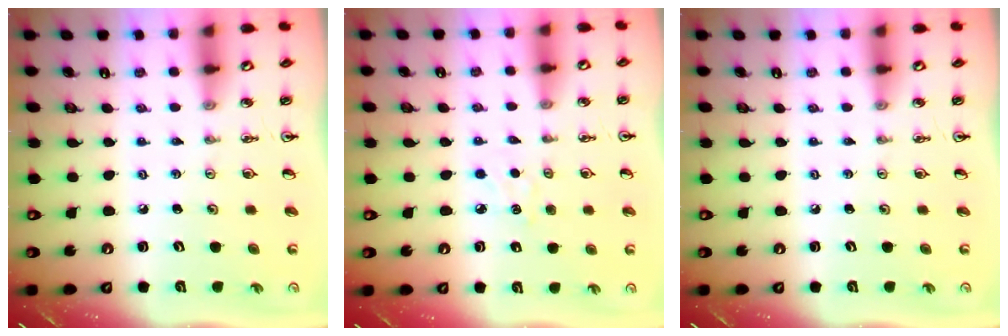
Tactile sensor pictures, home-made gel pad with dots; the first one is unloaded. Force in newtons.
{"total": 3.6, "press": 3.6, "slide": 0.5}
{"total": 0.0}